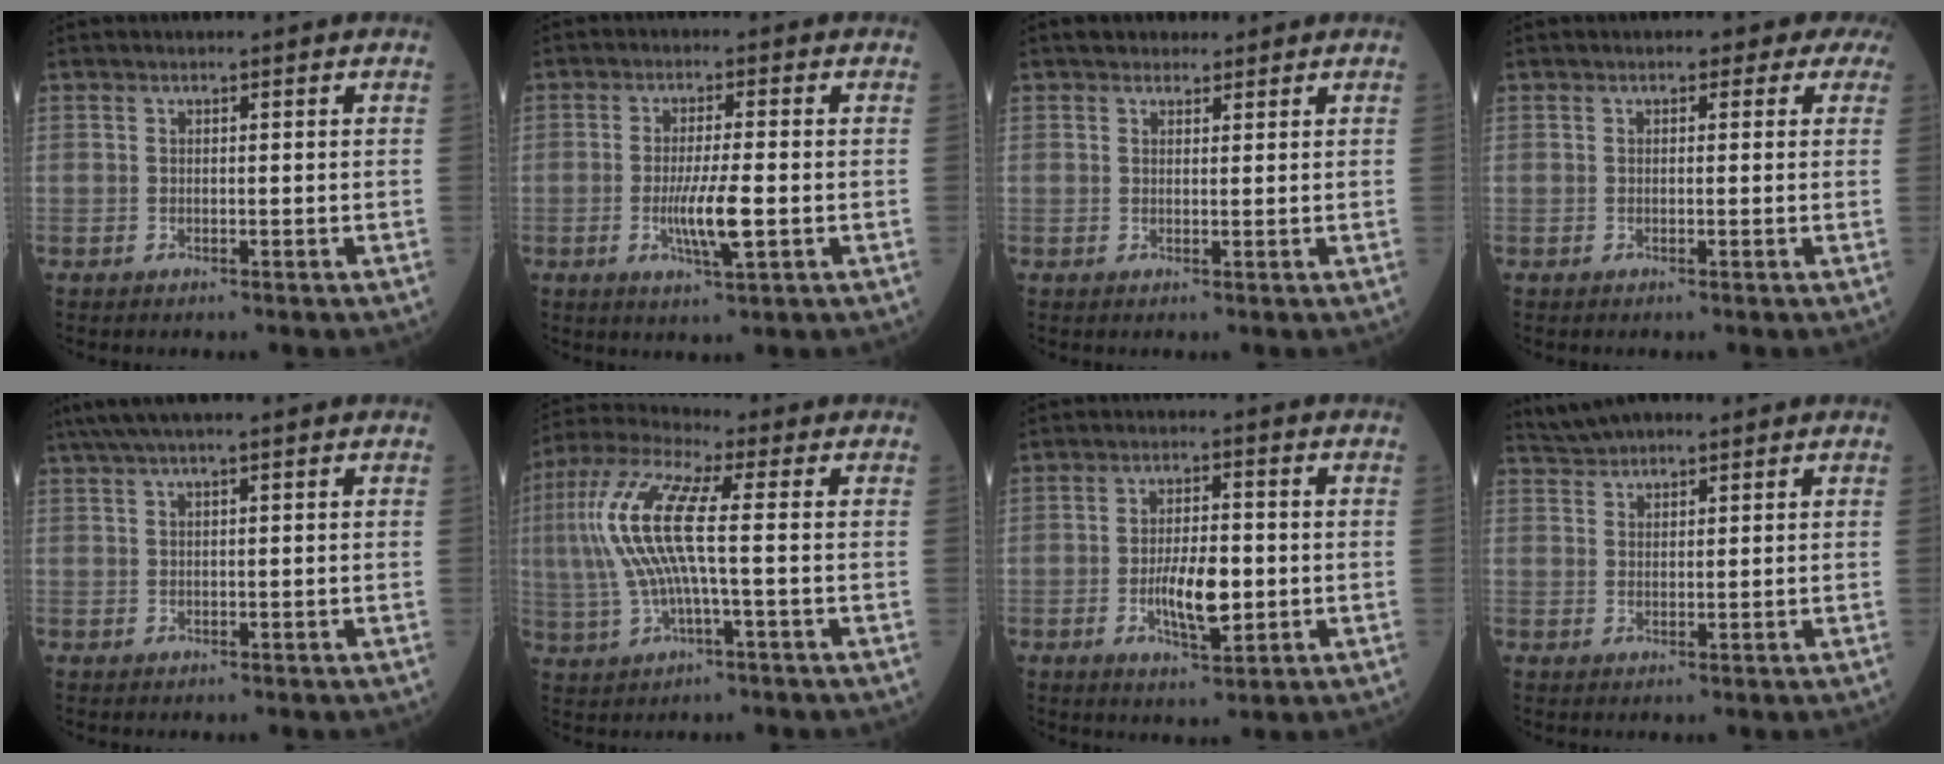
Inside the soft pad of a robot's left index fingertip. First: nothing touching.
{"total": 6.2, "force": [-1.4, 0.4, 6.0], "torque": [-0.119, -0.013, -0.023]}
{"total": 2.6, "force": [2.1, 1.4, 0.6], "torque": [-0.006, 0.011, 0.030]}
{"total": 3.1, "force": [2.0, 1.8, 1.6], "torque": [-0.008, 0.016, 0.010]}
{"total": 5.1, "force": [4.0, -0.3, 3.3], "torque": [-0.061, 0.039, 0.072]}
{"total": 11.7, "force": [0.5, 1.8, 11.5], "torque": [-0.265, 0.024, 0.004]}
{"total": 7.2, "force": [-1.4, 2.3, 6.7], "torque": [-0.128, -0.005, -0.022]}
{"total": 4.1, "force": [3.7, 1.2, 1.4], "torque": [-0.037, 0.034, 0.072]}